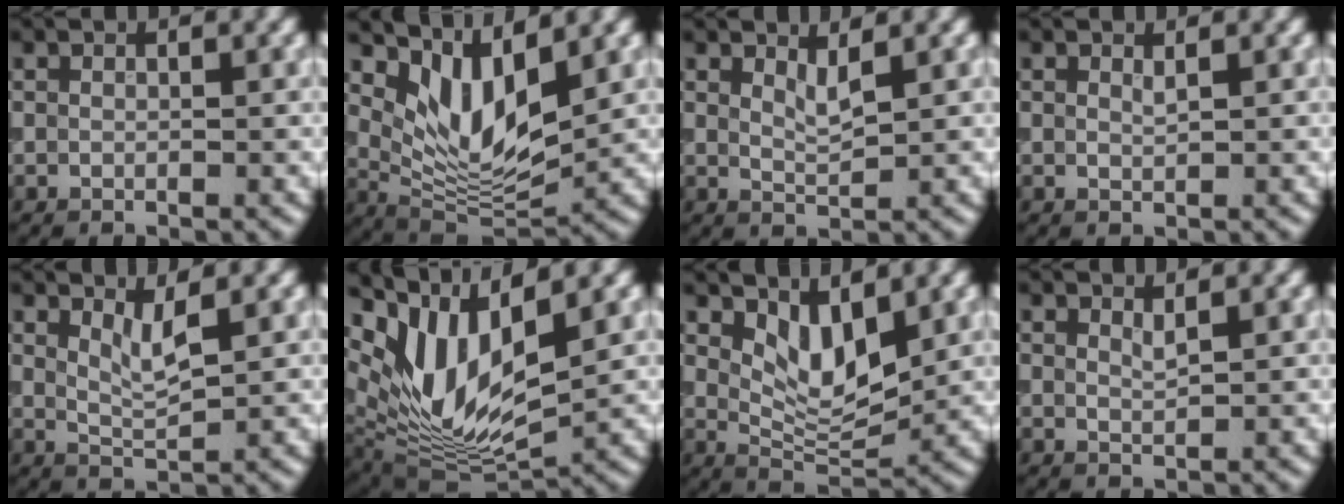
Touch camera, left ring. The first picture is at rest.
{"total": 6.6, "force": [3.2, 2.8, 5.0], "torque": [-0.098, -0.021, 0.060]}
{"total": 1.5, "force": [1.0, 0.3, 1.1], "torque": [-0.023, -0.005, 0.019]}
{"total": 0.6, "force": [0.4, 0.1, 0.4], "torque": [-0.007, -0.001, 0.009]}
{"total": 2.2, "force": [1.2, 0.5, 1.7], "torque": [-0.035, -0.009, 0.026]}
{"total": 9.9, "force": [4.0, 4.3, 8.0], "torque": [-0.168, -0.002, 0.078]}
{"total": 4.2, "force": [2.2, 1.8, 3.2], "torque": [-0.064, -0.016, 0.042]}
{"total": 0.9, "force": [0.6, 0.2, 0.6], "torque": [-0.012, -0.002, 0.013]}